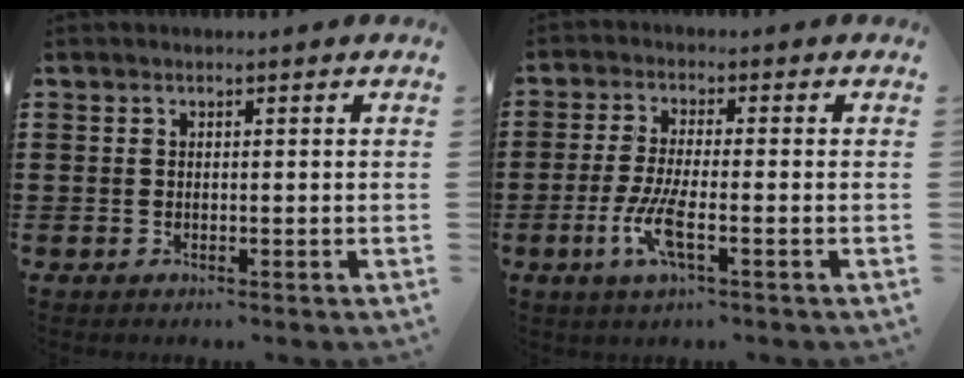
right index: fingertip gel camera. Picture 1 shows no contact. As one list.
[{"total": 6.0, "force": [-2.1, 1.3, 5.4], "torque": [-0.123, -0.015, -0.044]}]